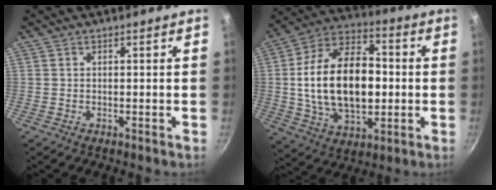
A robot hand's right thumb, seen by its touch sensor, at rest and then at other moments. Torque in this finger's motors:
{"motor_torque": [0.10, 3.06, 1.50, 0.61, 0.46]}